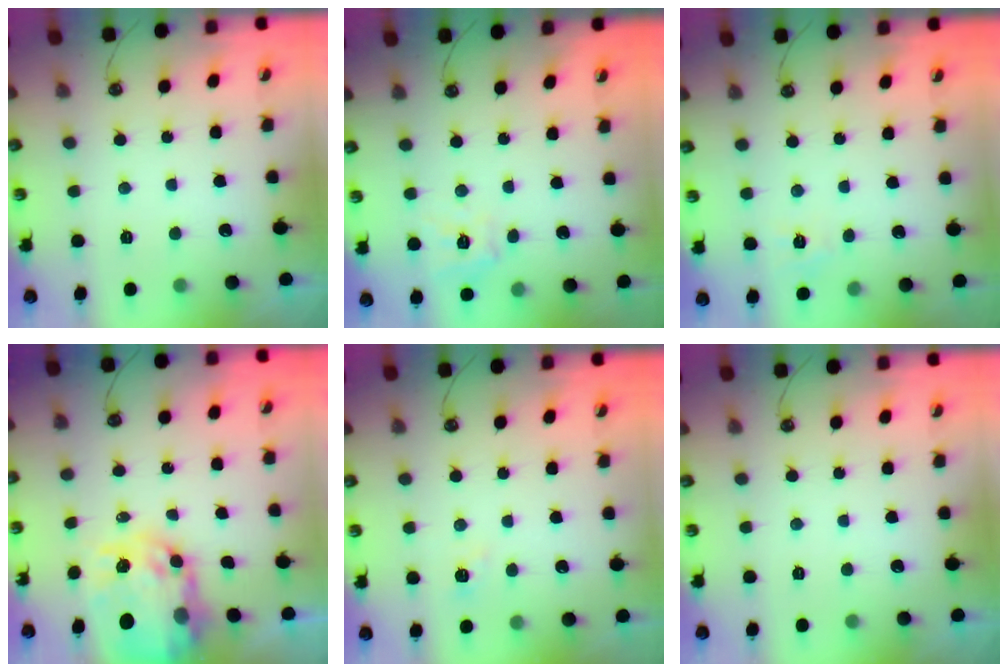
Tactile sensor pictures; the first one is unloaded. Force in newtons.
{"total": 10.9, "press": 10.8, "slide": 1.3}
{"total": 4.4, "press": 4.3, "slide": 0.6}
{"total": 11.8, "press": 11.8, "slide": 0.9}
{"total": 3.6, "press": 3.6, "slide": 0.4}
{"total": 0.0}